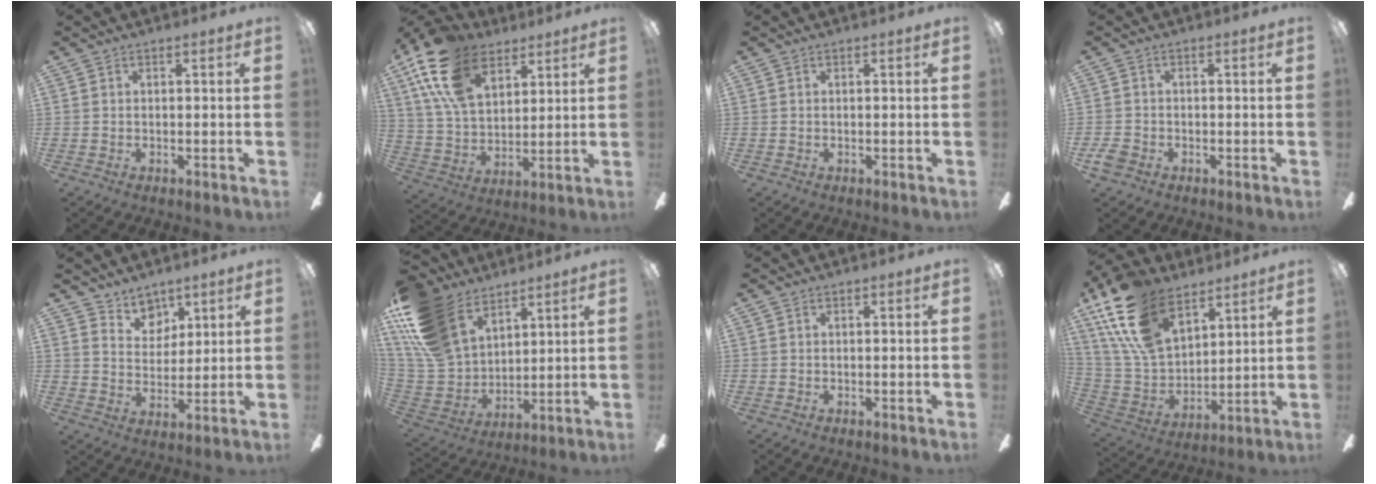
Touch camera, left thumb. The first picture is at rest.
{"total": 19.4, "force": [11.0, 11.3, 11.3], "torque": [-0.239, -0.029, 0.207]}
{"total": 0.0}
{"total": 3.1, "force": [-1.5, 2.3, 1.4], "torque": [-0.034, 0.006, -0.031]}
{"total": 7.2, "force": [5.5, 4.6, 0.8], "torque": [-0.012, -0.036, 0.102]}
{"total": 21.7, "force": [13.0, 12.9, 11.6], "torque": [-0.266, -0.054, 0.248]}
{"total": 0.0}
{"total": 21.3, "force": [13.3, 11.5, 11.9], "torque": [-0.283, -0.054, 0.247]}